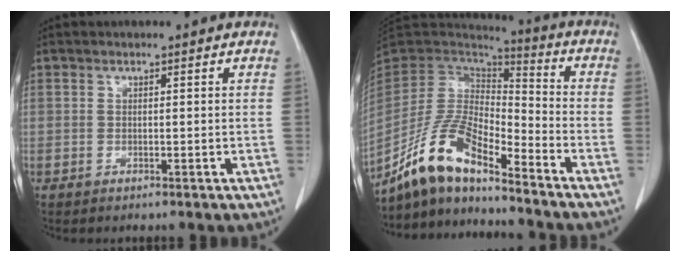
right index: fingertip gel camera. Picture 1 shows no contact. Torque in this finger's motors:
{"motor_torque": [1.08, -1.05, 0.76, 0.14]}